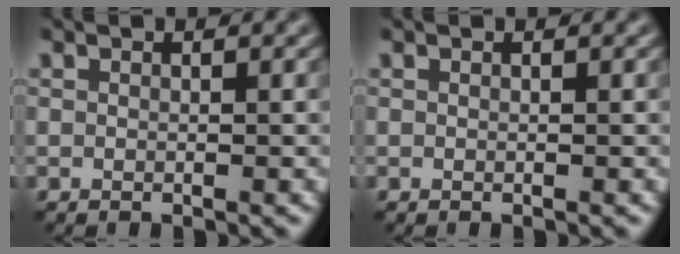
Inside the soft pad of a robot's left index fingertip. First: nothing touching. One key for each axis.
{"total": 0.0}